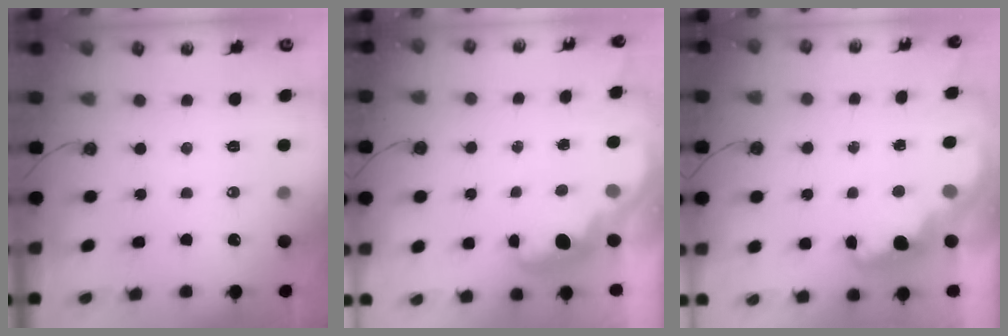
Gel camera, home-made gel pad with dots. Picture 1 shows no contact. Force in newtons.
{"total": 3.0, "press": 2.9, "slide": 0.6}
{"total": 2.6, "press": 2.5, "slide": 0.7}